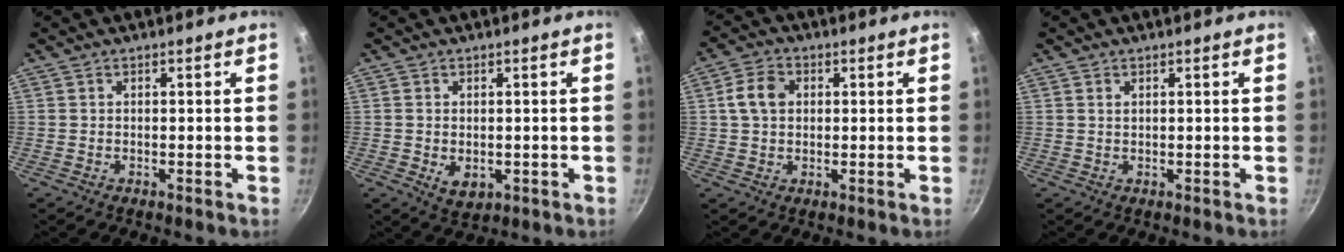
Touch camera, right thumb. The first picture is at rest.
{"total": 4.2, "force": [-0.5, 2.9, 3.0], "torque": [-0.047, -0.012, -0.002]}
{"total": 5.9, "force": [1.1, 4.5, 3.7], "torque": [-0.059, 0.010, 0.012]}
{"total": 1.0, "force": [0.5, 0.6, 0.6], "torque": [-0.012, 0.003, 0.010]}